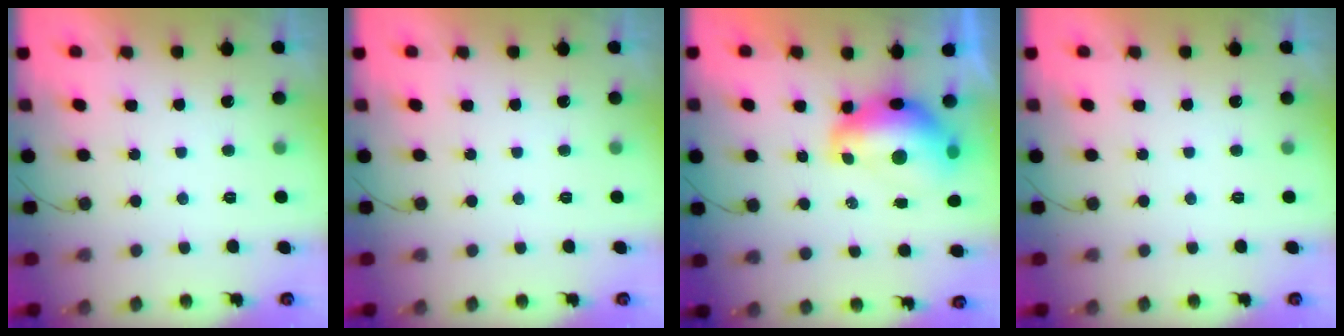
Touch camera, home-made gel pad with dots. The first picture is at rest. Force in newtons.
{"total": 0.0}
{"total": 10.0, "press": 9.9, "slide": 1.0}
{"total": 0.0}